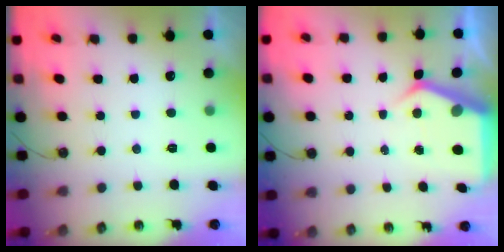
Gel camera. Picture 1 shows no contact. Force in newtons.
{"total": 5.0, "press": 5.0, "slide": 0.5}